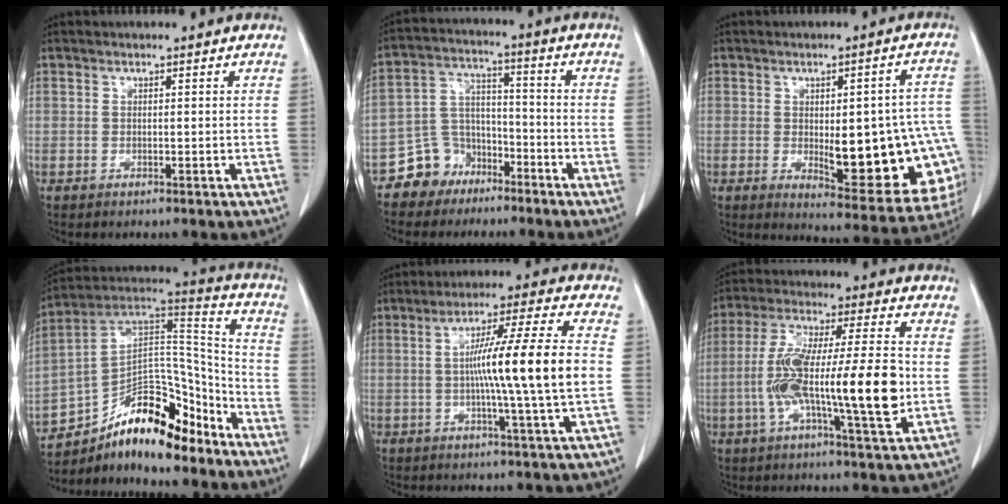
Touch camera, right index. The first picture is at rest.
{"total": 7.8, "force": [-5.5, 5.6, 0.8], "torque": [-0.012, 0.027, -0.098]}
{"total": 19.5, "force": [-2.8, 6.3, 18.2], "torque": [-0.154, 0.018, -0.007]}
{"total": 19.5, "force": [-14.1, 6.8, 11.6], "torque": [-0.200, 0.048, -0.238]}
{"total": 13.9, "force": [-0.4, -1.5, 13.9], "torque": [-0.229, 0.002, -0.012]}
{"total": 18.3, "force": [-2.5, 2.2, 18.0], "torque": [-0.324, 0.005, -0.043]}